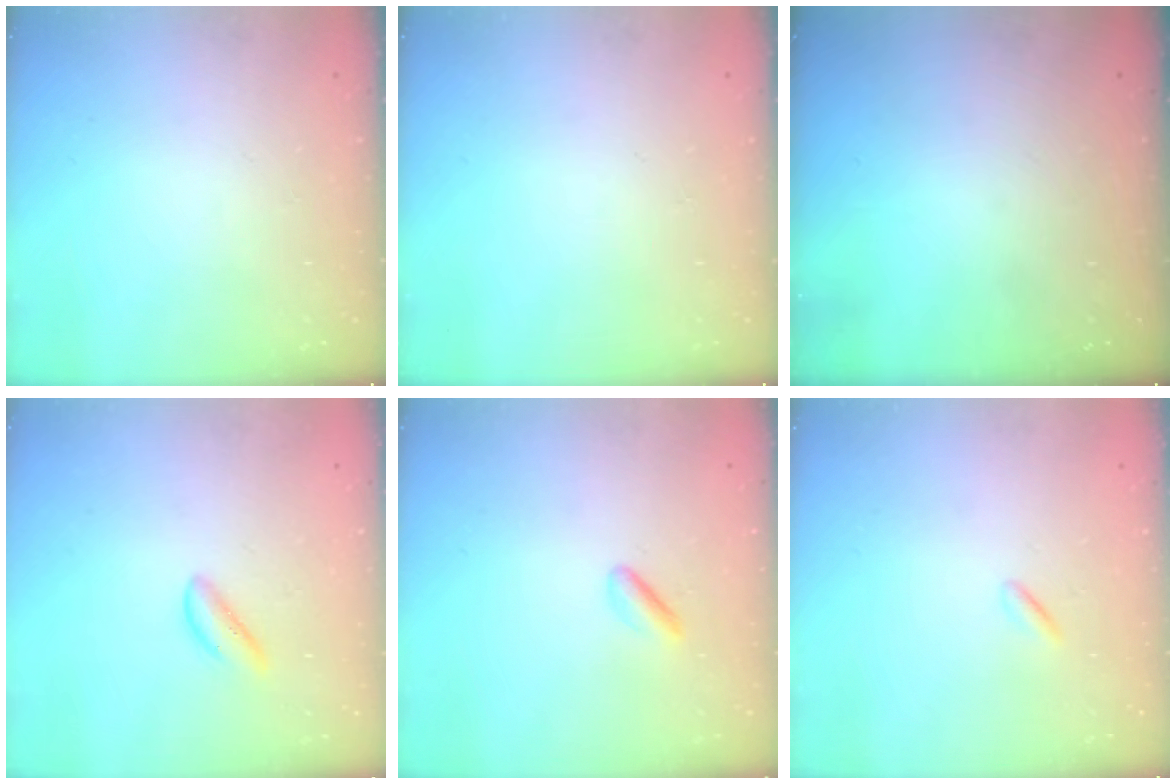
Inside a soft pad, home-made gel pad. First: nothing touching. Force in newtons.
{"total": 0.0}
{"total": 0.0}
{"total": 2.0, "press": 1.9, "slide": 0.6}
{"total": 1.8, "press": 1.6, "slide": 0.8}
{"total": 0.5, "press": 0.3, "slide": 0.4}